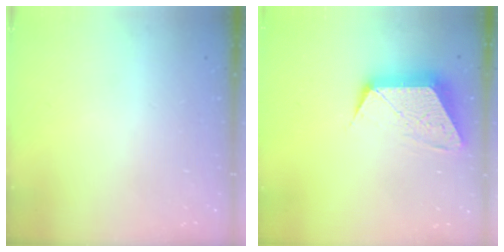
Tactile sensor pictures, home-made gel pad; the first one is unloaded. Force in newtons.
{"total": 11.3, "press": 11.3, "slide": 0.7}